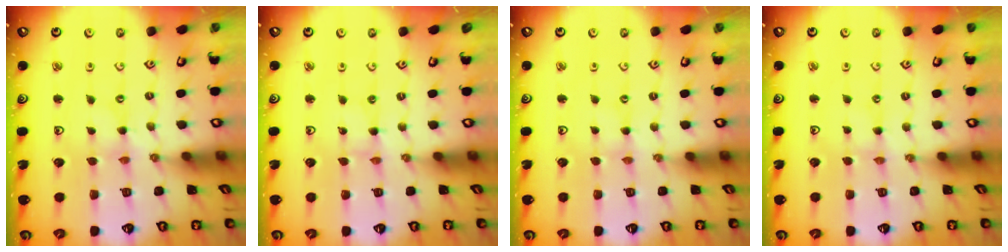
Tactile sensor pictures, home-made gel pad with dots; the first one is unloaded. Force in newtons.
{"total": 0.9, "press": 0.8, "slide": 0.1}
{"total": 0.0}
{"total": 0.6, "press": 0.6, "slide": 0.1}